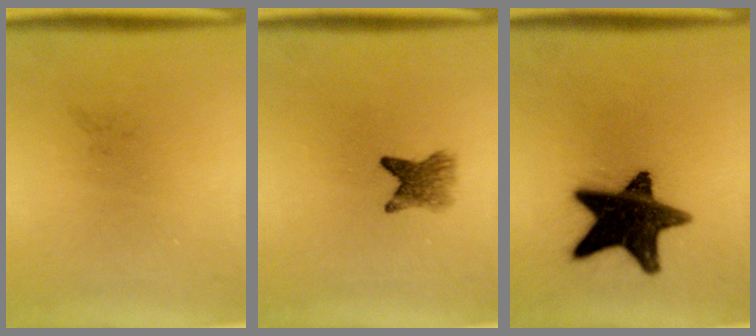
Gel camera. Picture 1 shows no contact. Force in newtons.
{"total": 3.6}
{"total": 17.6}